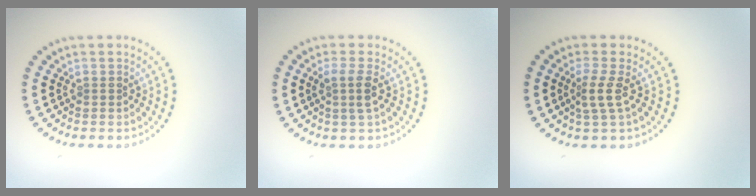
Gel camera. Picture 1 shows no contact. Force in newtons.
{"total": 1.9, "press": 1.6, "slide": 1.1}
{"total": 2.1, "press": 1.5, "slide": 1.5}